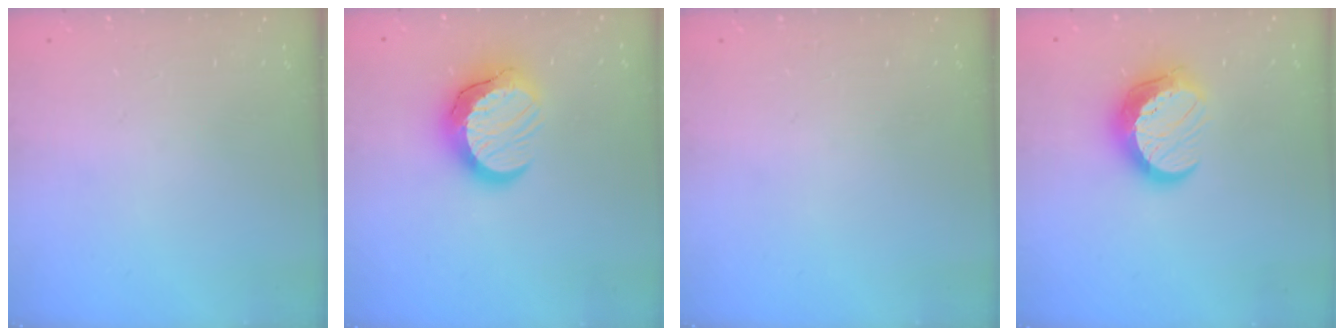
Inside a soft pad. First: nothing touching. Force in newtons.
{"total": 15.5, "press": 15.4, "slide": 1.2}
{"total": 0.0}
{"total": 12.2, "press": 12.1, "slide": 0.9}